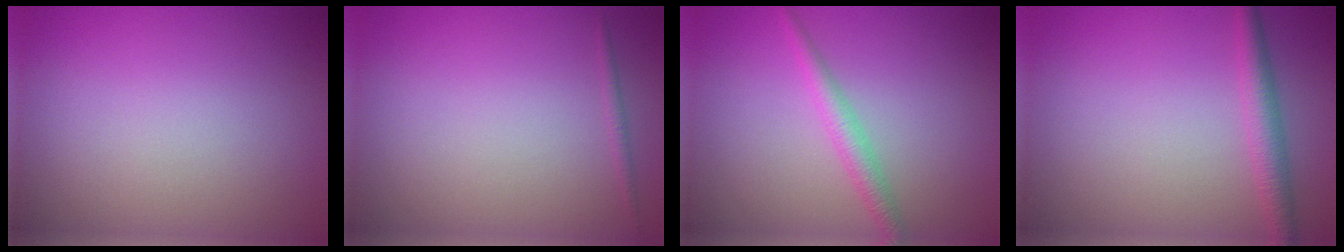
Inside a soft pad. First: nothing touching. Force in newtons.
{"total": 0.6, "press": 0.6, "slide": 0.1}
{"total": 2.2, "press": 2.1, "slide": 0.1}
{"total": 2.5, "press": 2.5, "slide": 0.1}